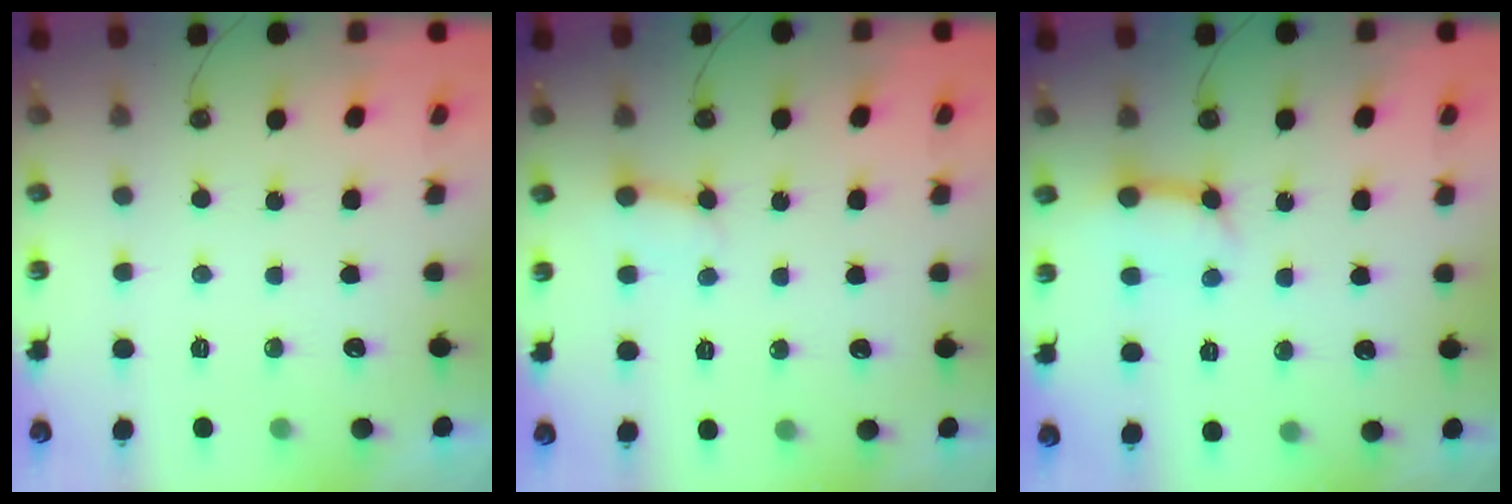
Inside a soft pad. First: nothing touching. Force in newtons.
{"total": 2.9, "press": 2.9, "slide": 0.4}
{"total": 9.7, "press": 9.6, "slide": 1.0}